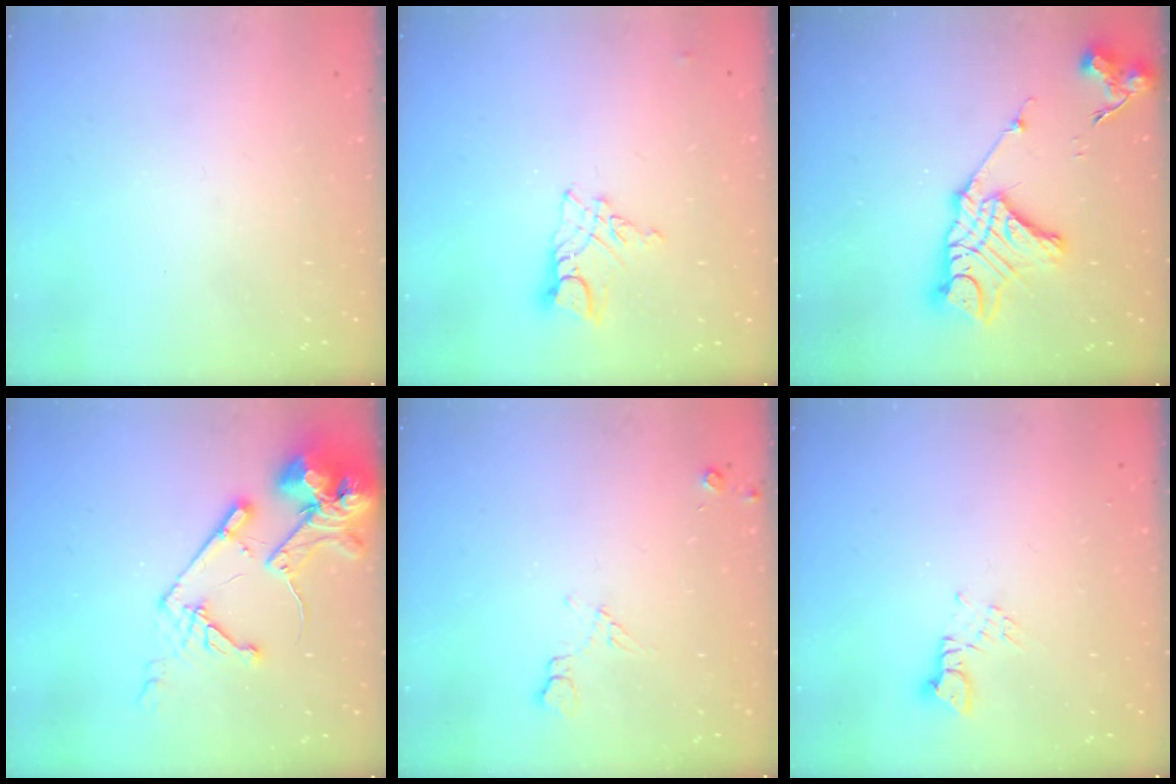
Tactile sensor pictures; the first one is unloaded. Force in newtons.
{"total": 8.3, "press": 8.3, "slide": 0.6}
{"total": 15.1, "press": 15.1, "slide": 1.2}
{"total": 16.1, "press": 15.9, "slide": 2.2}
{"total": 6.2, "press": 6.2, "slide": 0.9}
{"total": 2.3, "press": 2.3, "slide": 0.2}